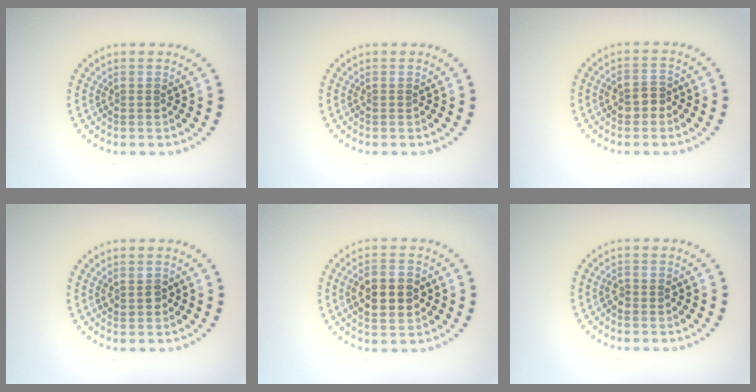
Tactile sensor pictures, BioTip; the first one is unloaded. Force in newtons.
{"total": 0.0}
{"total": 2.1, "press": 2.1, "slide": 0.4}
{"total": 1.3, "press": 1.3, "slide": 0.2}
{"total": 5.2, "press": 5.2, "slide": 0.2}
{"total": 0.9, "press": 0.8, "slide": 0.3}